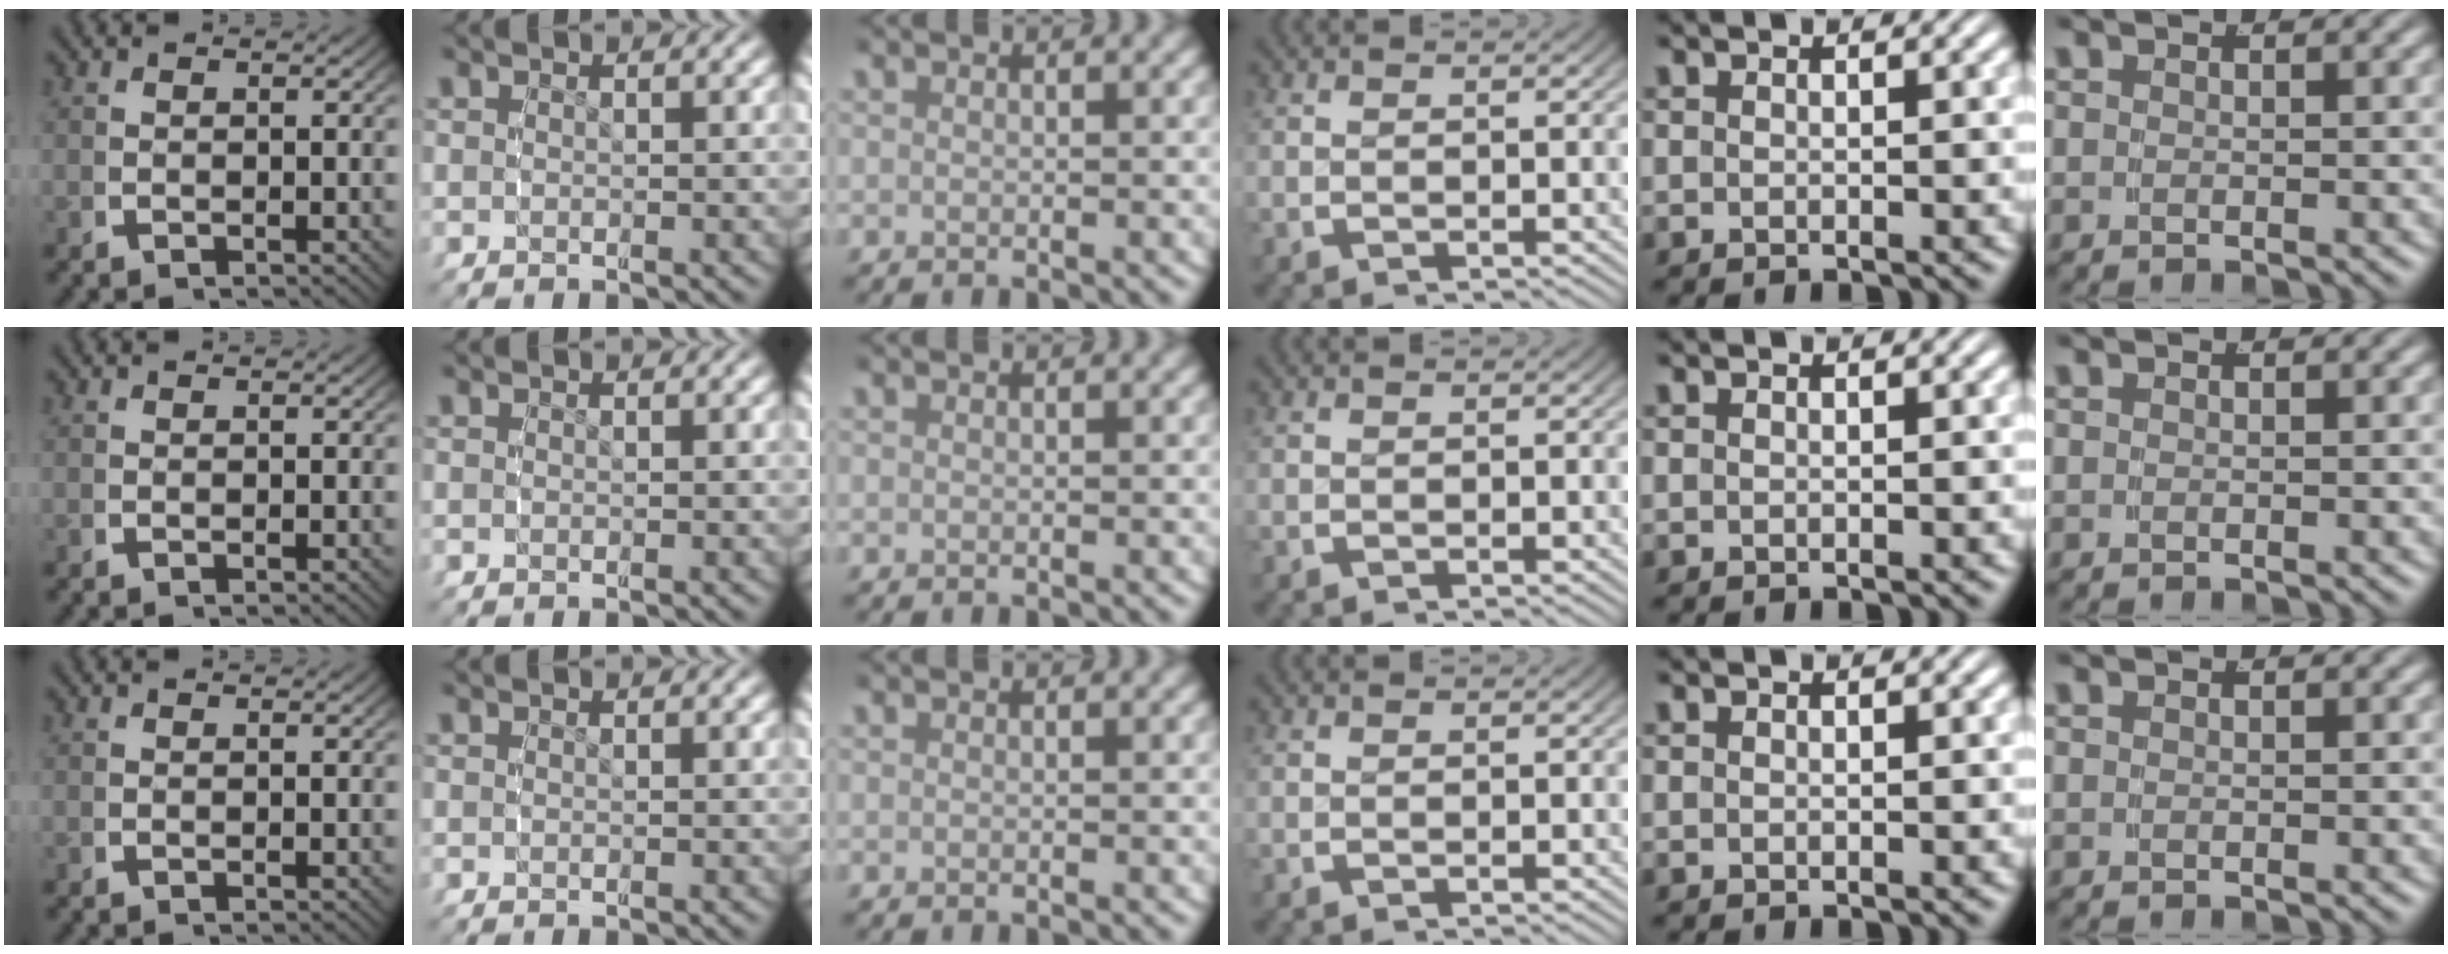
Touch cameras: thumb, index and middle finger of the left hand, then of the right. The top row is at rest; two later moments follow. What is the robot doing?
{"motion": "reach", "object": "coat"}